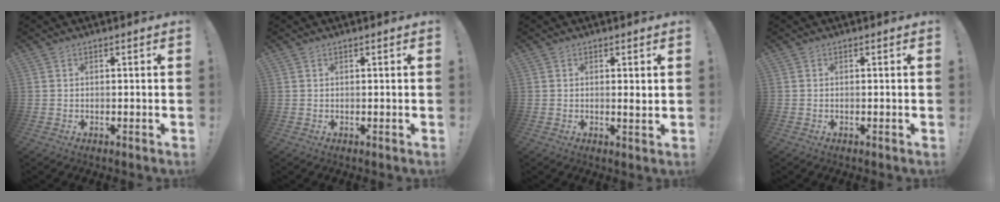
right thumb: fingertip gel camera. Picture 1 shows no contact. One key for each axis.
{"total": 0.0}
{"total": 1.4, "fx": 0.6, "fy": 0.1, "fz": 1.3, "tx": -0.013, "ty": -0.007, "tz": 0.007}
{"total": 0.9, "fx": 0.0, "fy": -0.3, "fz": 0.9, "tx": -0.011, "ty": -0.002, "tz": -0.001}